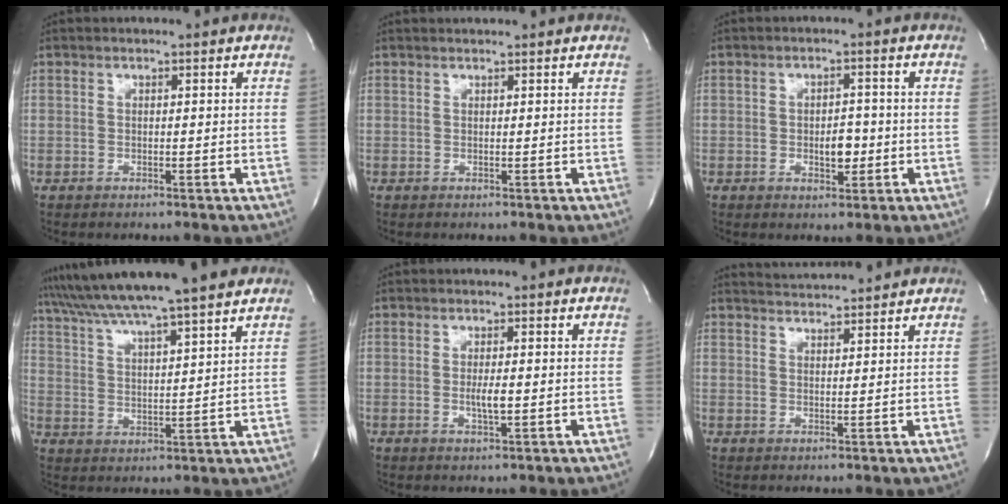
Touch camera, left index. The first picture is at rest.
{"total": 1.9, "force": [1.8, 0.0, 0.3], "torque": [-0.005, 0.018, 0.029]}
{"total": 3.4, "force": [-0.7, 1.8, 2.9], "torque": [-0.041, 0.002, -0.008]}
{"total": 16.5, "force": [14.3, -0.8, 8.2], "torque": [-0.149, 0.022, 0.219]}
{"total": 2.4, "force": [-0.4, 0.4, 2.4], "torque": [-0.050, -0.004, -0.006]}
{"total": 5.0, "force": [5.0, -0.4, 0.5], "torque": [-0.018, 0.019, 0.078]}